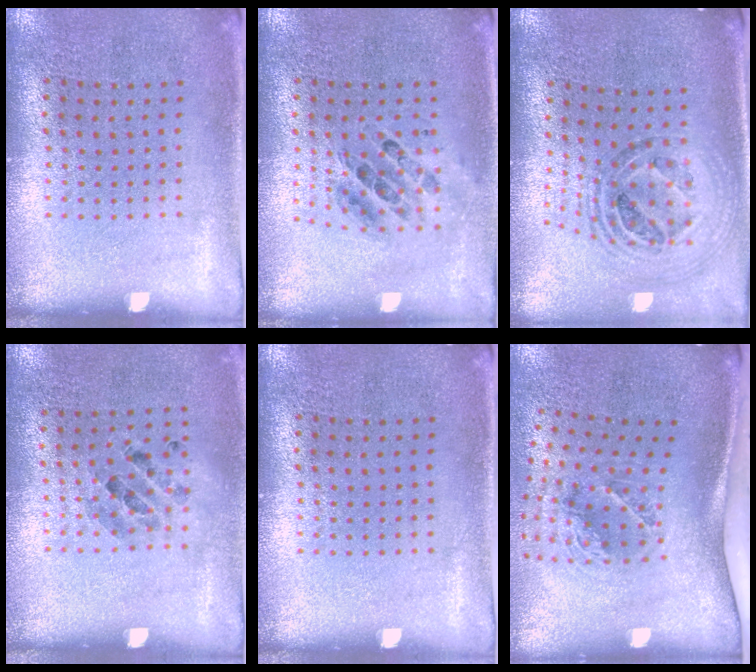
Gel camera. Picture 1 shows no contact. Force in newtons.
{"total": 0.7, "press": 0.6, "slide": 0.2}
{"total": 1.5, "press": 1.3, "slide": 0.6}
{"total": 0.8, "press": 0.8, "slide": 0.0}
{"total": 0.0}
{"total": 1.8, "press": 1.2, "slide": 1.3}